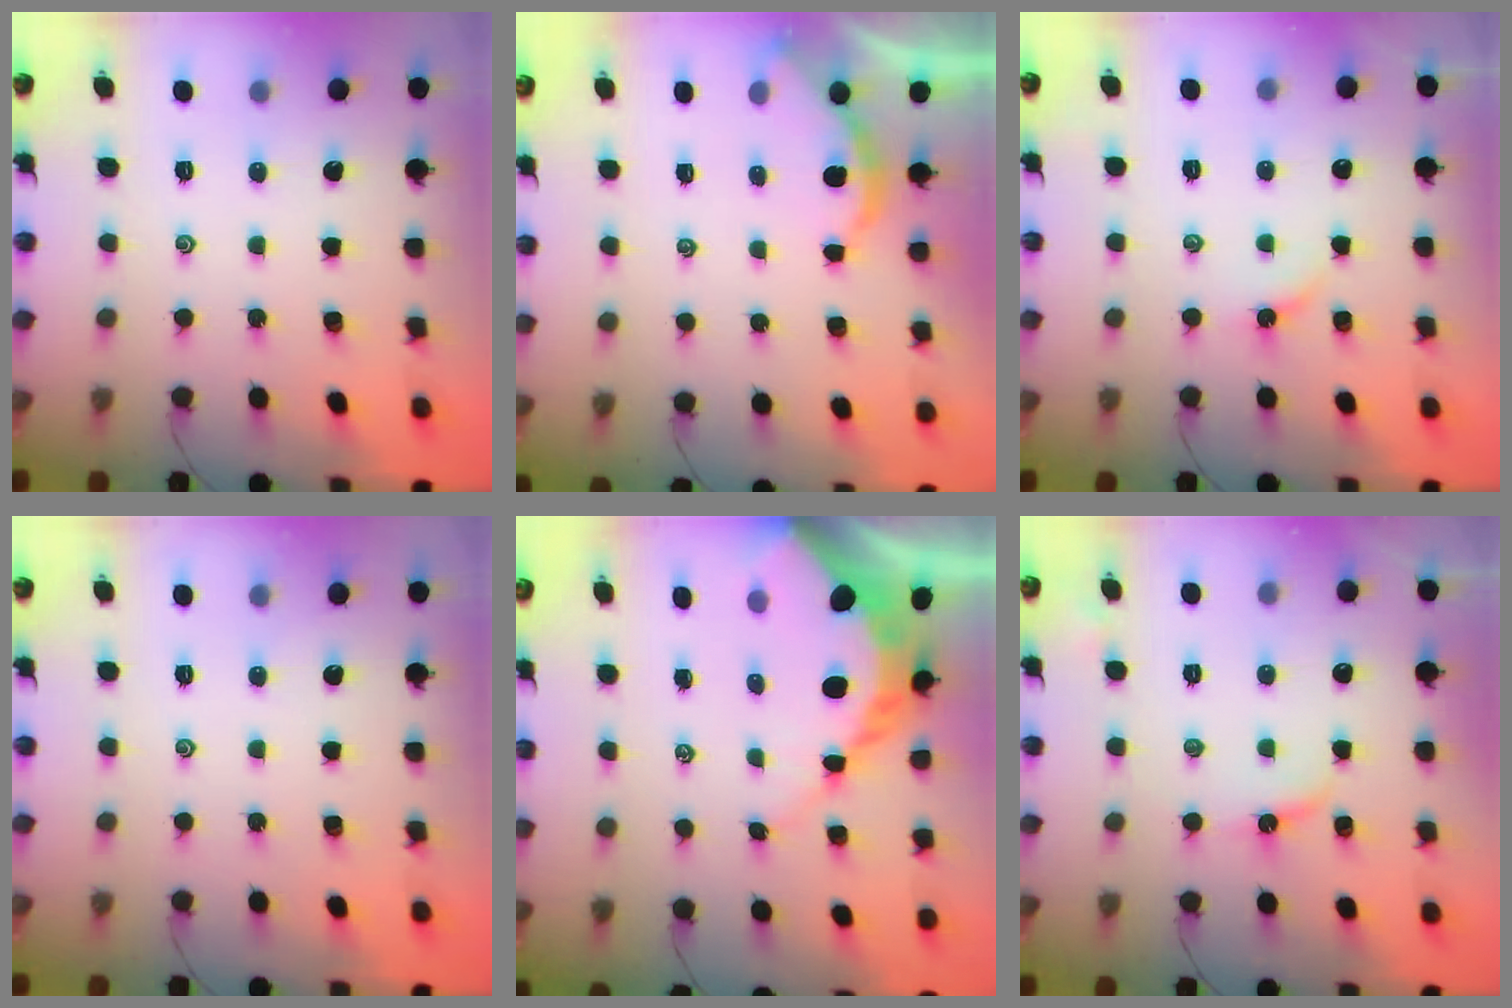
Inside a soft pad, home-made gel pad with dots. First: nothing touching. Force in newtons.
{"total": 2.3, "press": 2.3, "slide": 0.2}
{"total": 4.8, "press": 4.8, "slide": 0.5}
{"total": 0.0}
{"total": 10.3, "press": 10.3, "slide": 0.9}
{"total": 5.2, "press": 5.1, "slide": 0.6}